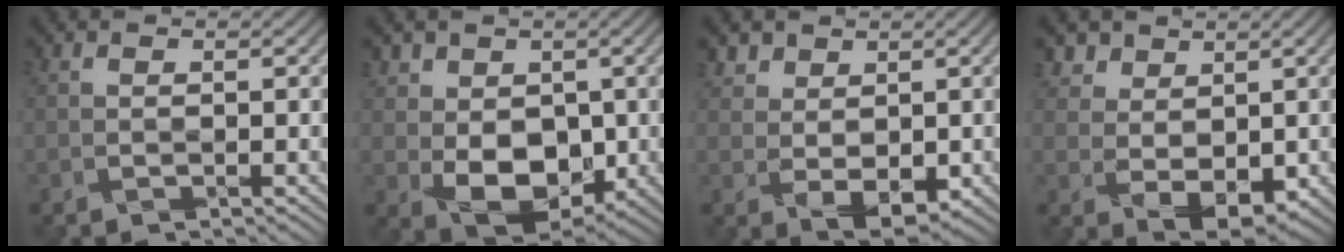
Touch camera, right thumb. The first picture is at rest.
{"total": 7.2, "force": [0.5, 5.8, 4.3], "torque": [-0.092, -0.015, 0.013]}
{"total": 4.1, "force": [1.6, 3.1, 2.2], "torque": [-0.052, -0.008, 0.036]}
{"total": 5.0, "force": [2.3, 3.6, 2.5], "torque": [-0.054, -0.007, 0.052]}